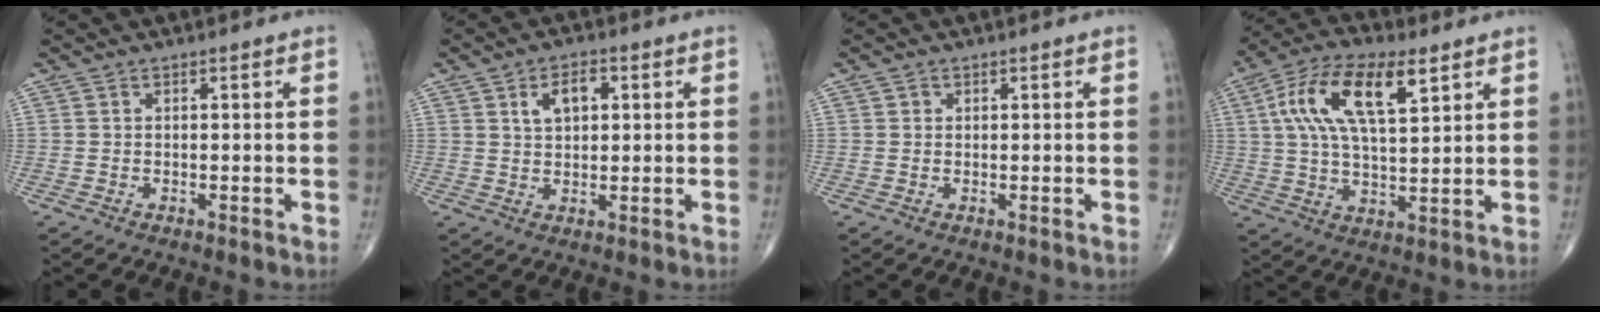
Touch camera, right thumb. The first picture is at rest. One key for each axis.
{"total": 5.3, "fx": 1.8, "fy": 3.2, "fz": 3.9, "tx": -0.054, "ty": 0.002, "tz": 0.030}
{"total": 0.7, "fx": 0.2, "fy": 0.6, "fz": 0.1, "tx": 0.003, "ty": 0.001, "tz": 0.003}
{"total": 15.6, "fx": 5.9, "fy": 6.6, "fz": 12.9, "tx": -0.239, "ty": 0.004, "tz": 0.104}